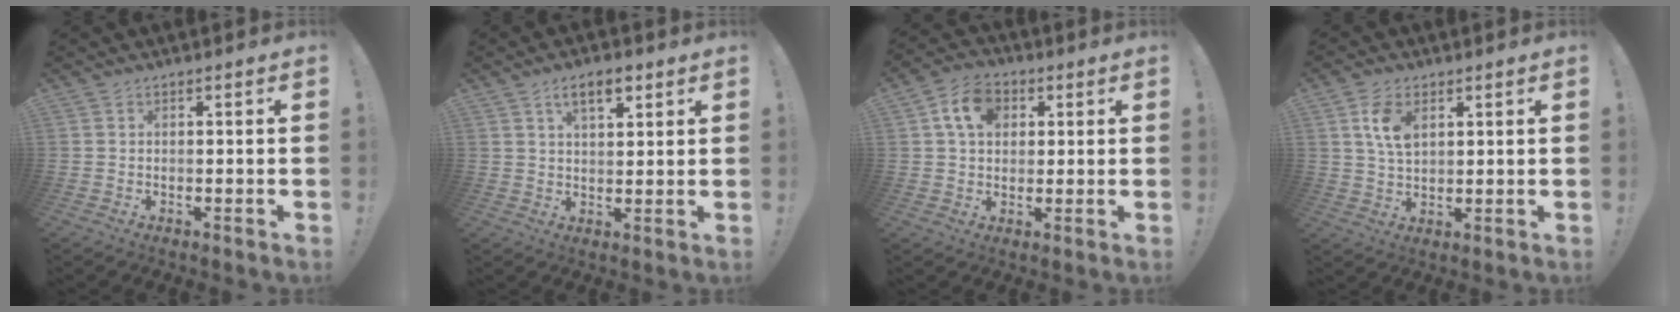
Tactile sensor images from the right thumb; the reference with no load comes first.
{"total": 6.7, "force": [3.6, 3.0, 4.7], "torque": [-0.074, -0.006, 0.062]}
{"total": 10.0, "force": [3.5, 7.2, 6.0], "torque": [-0.098, 0.007, 0.067]}
{"total": 7.6, "force": [3.1, 4.3, 5.4], "torque": [-0.102, -0.005, 0.056]}